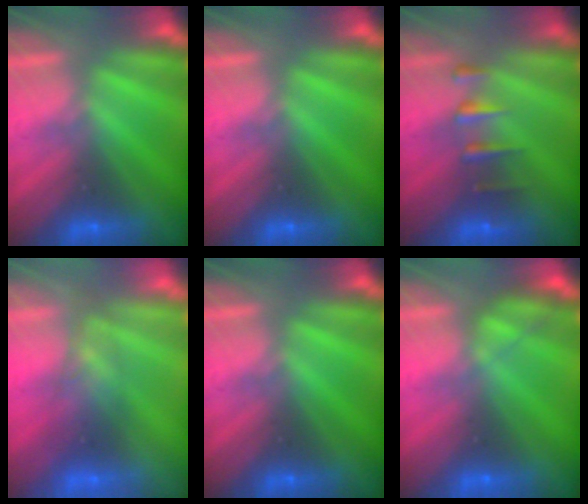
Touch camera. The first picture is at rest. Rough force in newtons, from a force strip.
{"total": 0.0}
{"total": 2.4}
{"total": 2.5}
{"total": 0.0}
{"total": 1.7}